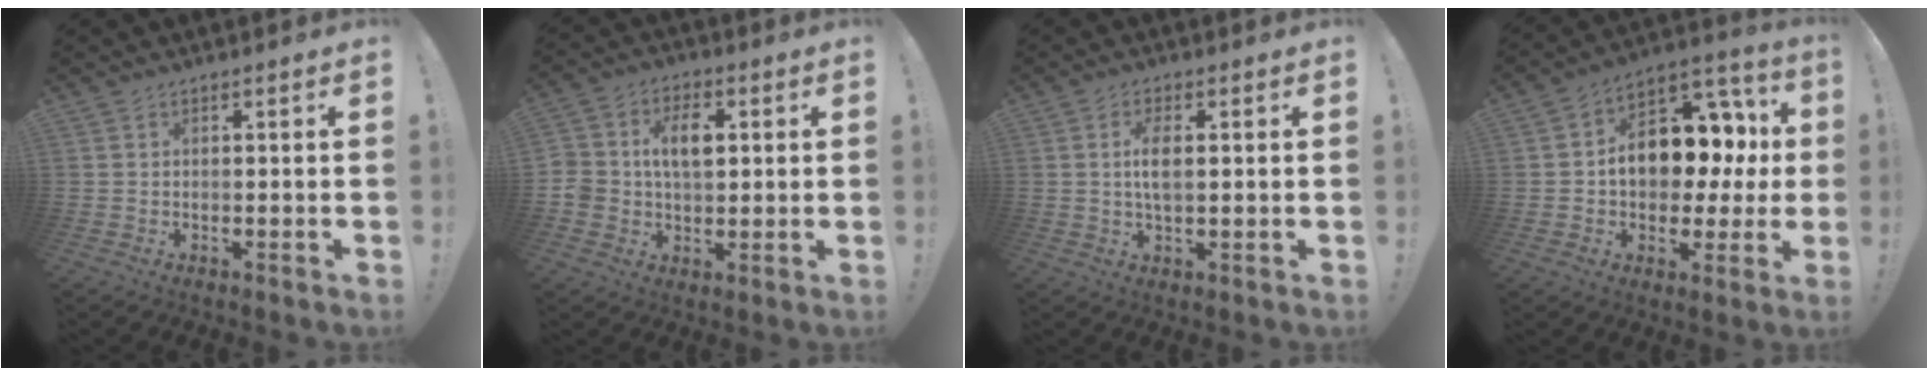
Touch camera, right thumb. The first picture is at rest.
{"total": 9.5, "force": [1.1, 6.9, 6.5], "torque": [-0.113, 0.011, 0.020]}
{"total": 5.6, "force": [1.0, 2.4, 5.0], "torque": [-0.087, -0.002, 0.012]}
{"total": 15.4, "force": [1.1, 10.9, 10.9], "torque": [-0.156, 0.001, 0.030]}